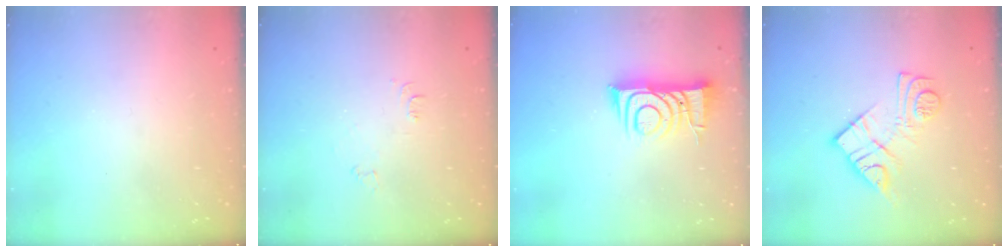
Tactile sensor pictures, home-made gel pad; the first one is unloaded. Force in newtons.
{"total": 3.4, "press": 3.4, "slide": 0.4}
{"total": 9.2, "press": 9.2, "slide": 1.1}
{"total": 12.3, "press": 12.3, "slide": 0.2}